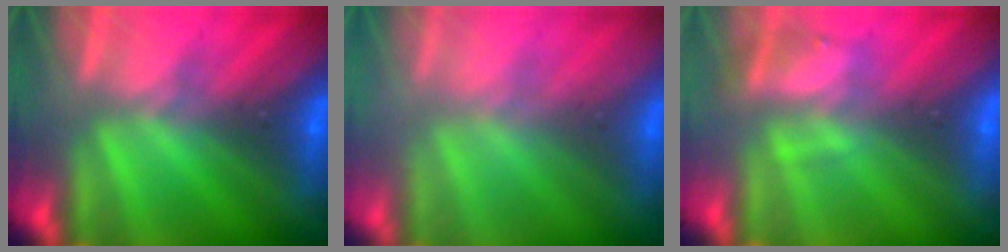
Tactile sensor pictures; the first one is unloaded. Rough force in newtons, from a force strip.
{"total": 5.6}
{"total": 2.3}